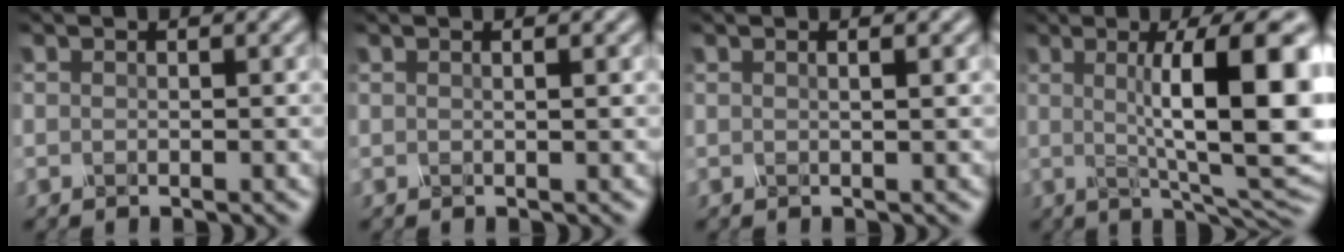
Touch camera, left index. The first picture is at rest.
{"total": 1.0, "force": [0.4, 0.4, 0.8], "torque": [-0.001, 0.002, 0.001]}
{"total": 1.3, "force": [0.6, 0.5, 1.0], "torque": [-0.002, 0.001, -0.001]}
{"total": 12.5, "force": [1.4, 3.0, 12.1], "torque": [-0.144, 0.009, 0.023]}